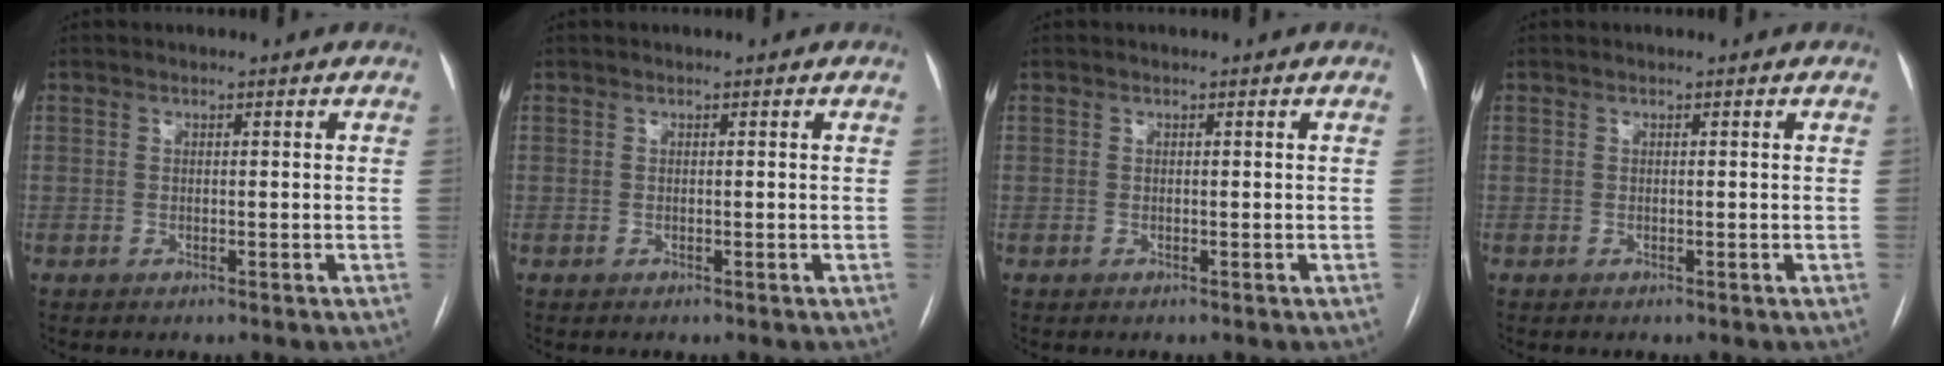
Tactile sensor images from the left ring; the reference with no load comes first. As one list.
[{"total": 0.0}, {"total": 0.0}, {"total": 0.0}]